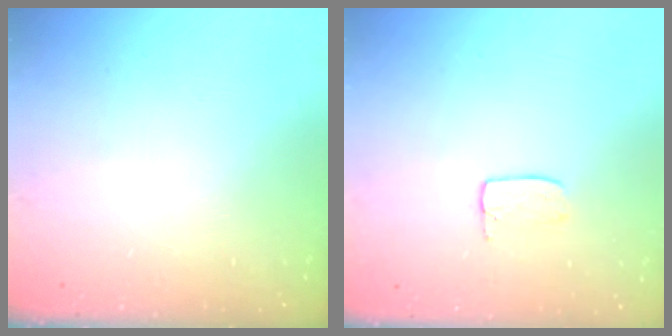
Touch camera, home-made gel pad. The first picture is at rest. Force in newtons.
{"total": 3.7, "press": 3.7, "slide": 0.2}